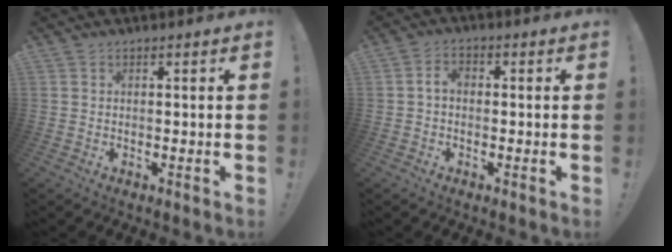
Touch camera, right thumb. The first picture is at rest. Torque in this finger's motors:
{"motor_torque": [0.66, 0.44, 0.28, -0.30, 0.00]}